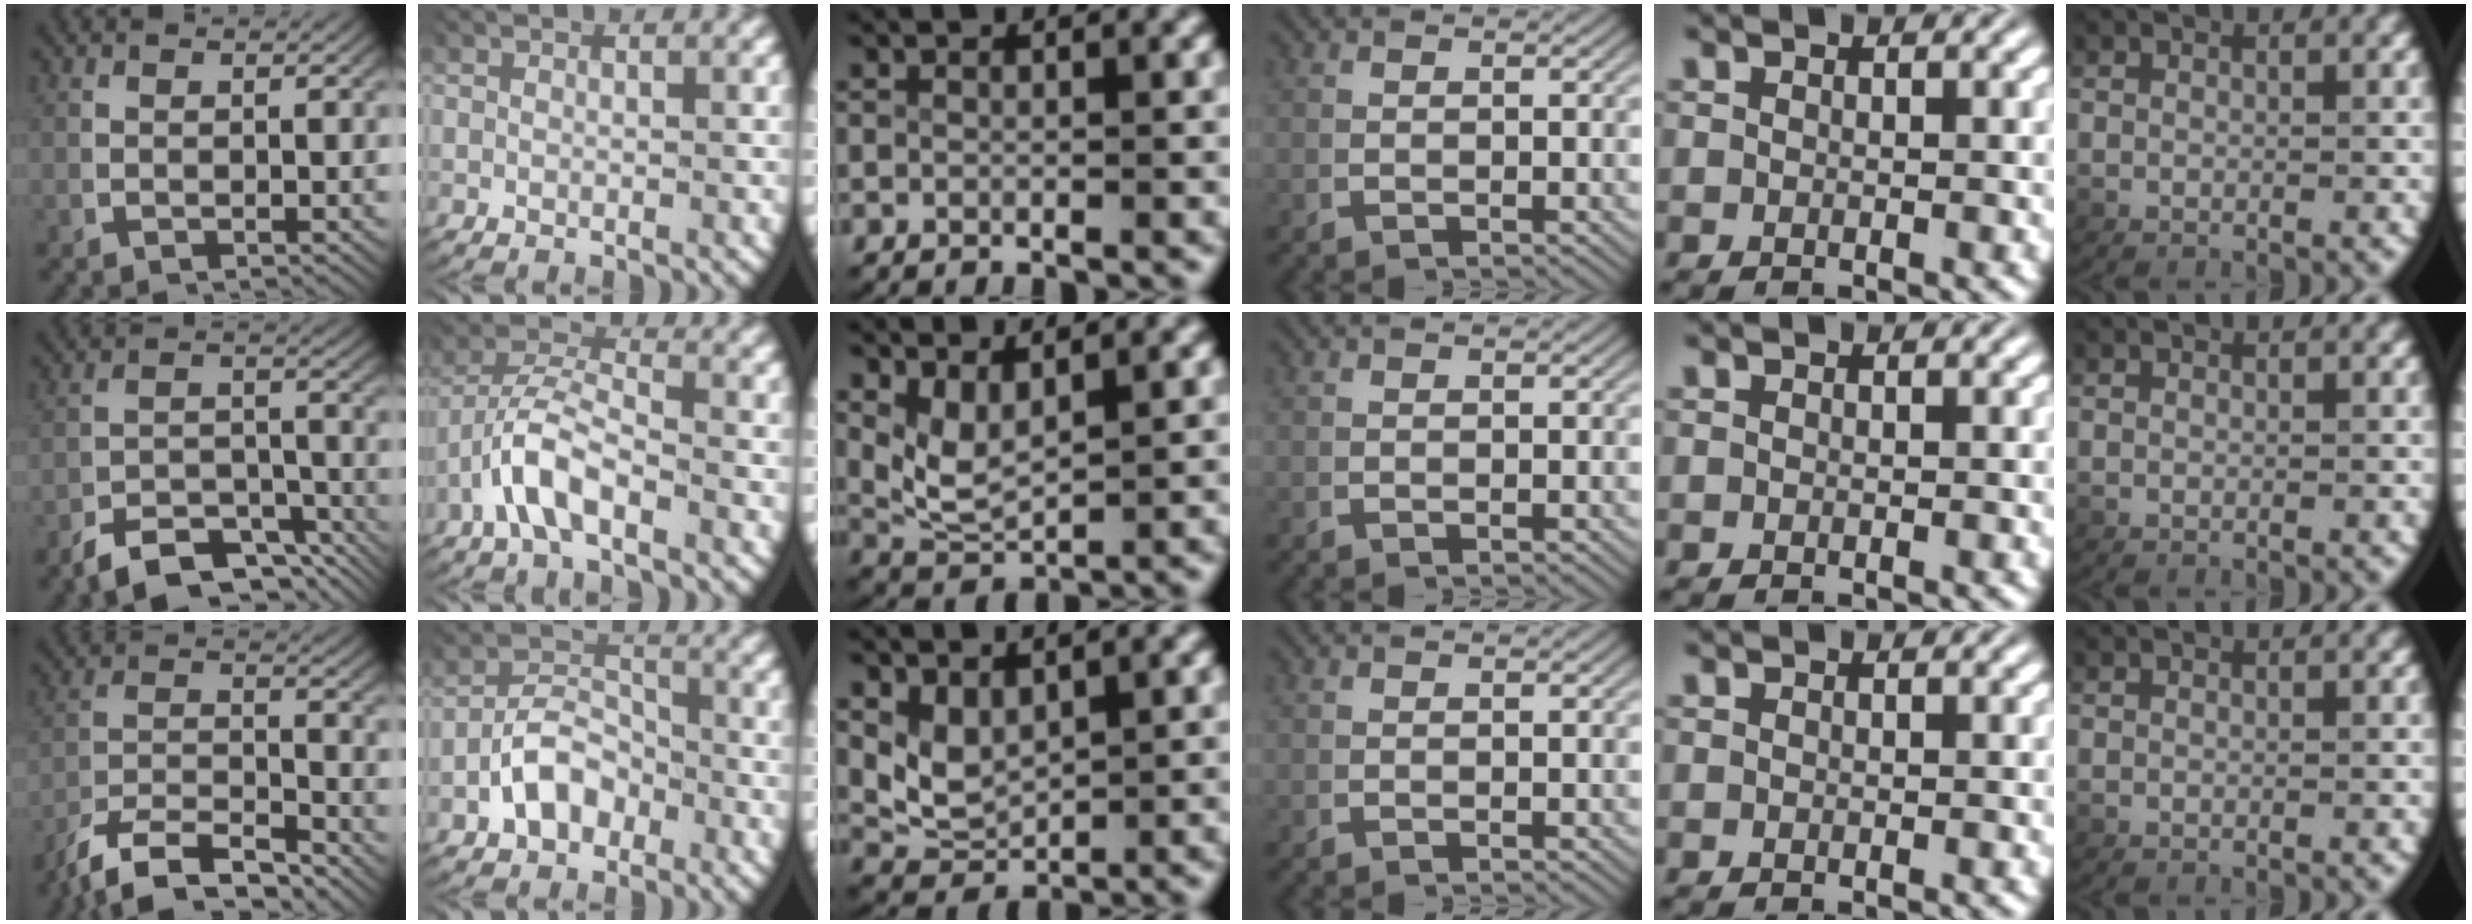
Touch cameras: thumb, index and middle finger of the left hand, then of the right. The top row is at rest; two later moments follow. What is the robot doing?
{"motion": "lift_and_place", "object": "card"}